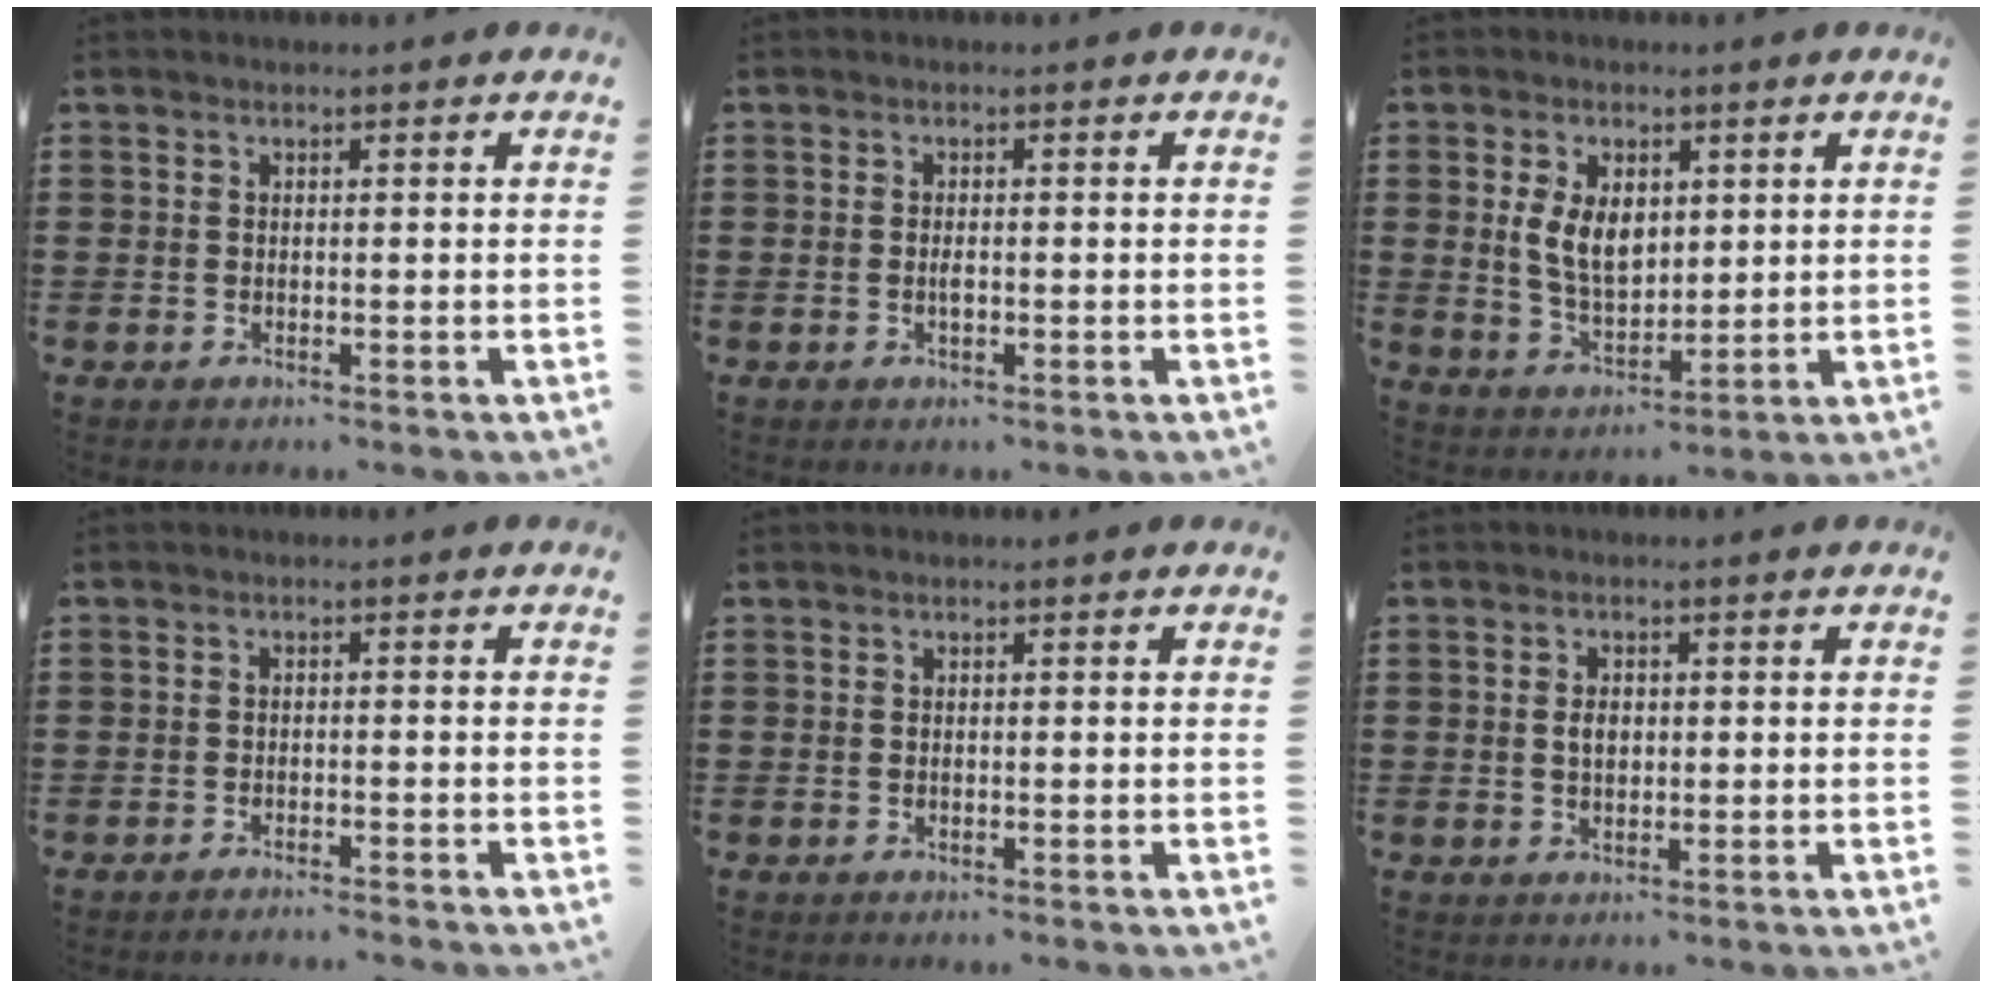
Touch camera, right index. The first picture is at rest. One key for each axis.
{"total": 1.2, "fx": -0.2, "fy": 0.4, "fz": 1.1, "tx": -0.021, "ty": -0.003, "tz": -0.003}
{"total": 7.0, "fx": 1.5, "fy": 4.4, "fz": 5.2, "tx": -0.109, "ty": 0.009, "tz": 0.024}
{"total": 1.4, "fx": -1.4, "fy": -0.2, "fz": 0.1, "tx": -0.003, "ty": 0.002, "tz": -0.029}
{"total": 0.0}
{"total": 2.3, "fx": 0.2, "fy": 1.4, "fz": 1.8, "tx": -0.028, "ty": 0.003, "tz": 0.000}